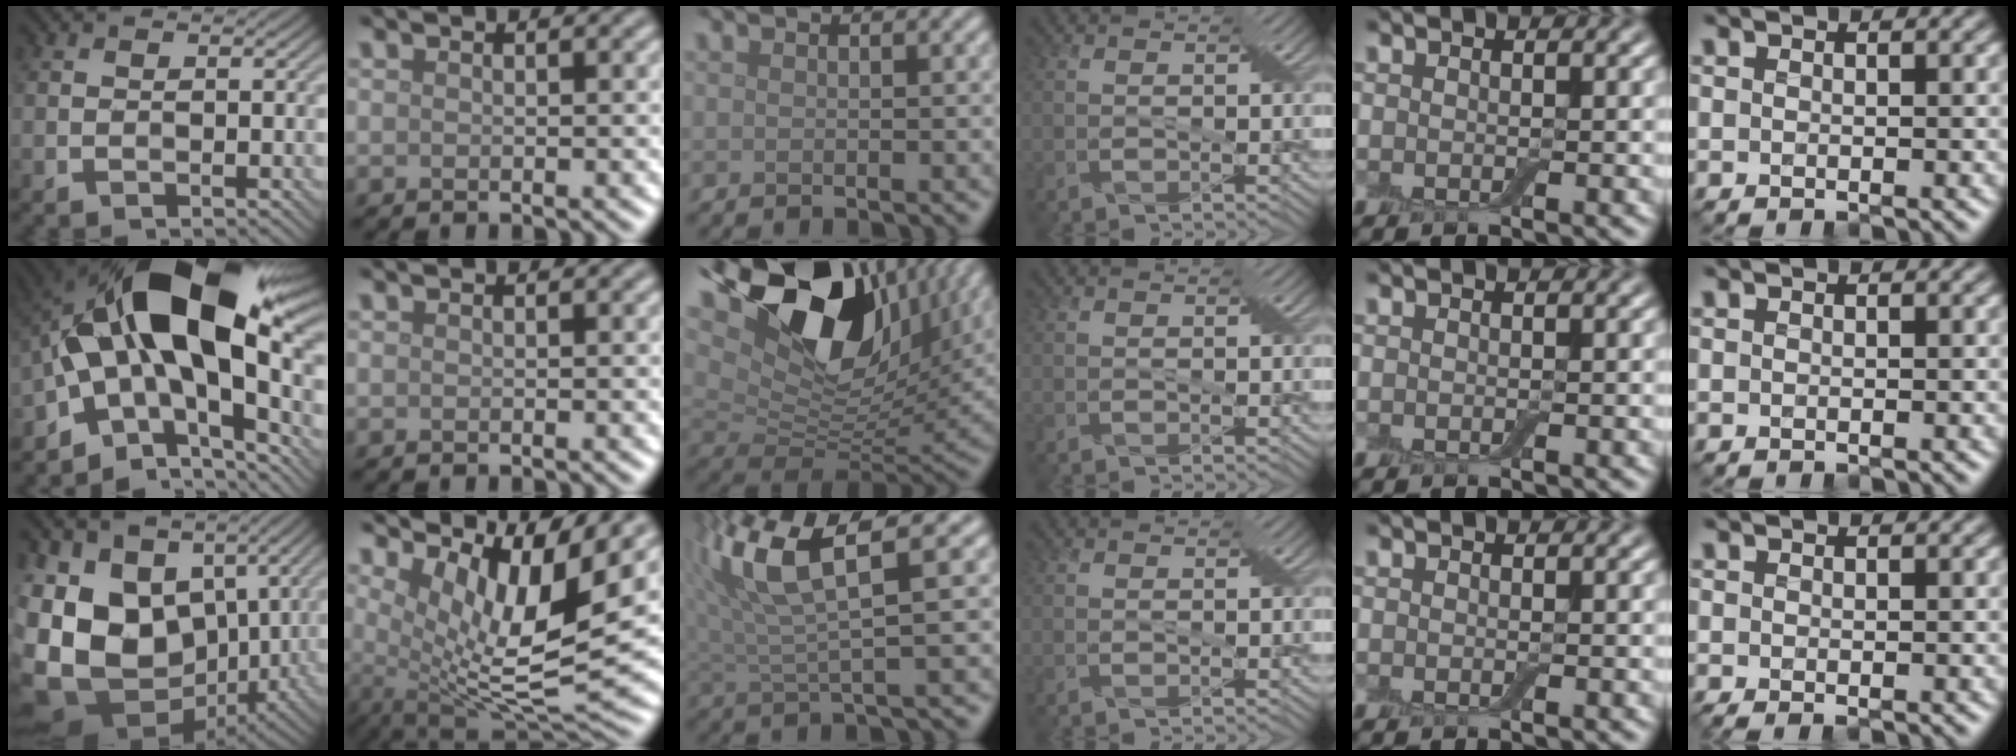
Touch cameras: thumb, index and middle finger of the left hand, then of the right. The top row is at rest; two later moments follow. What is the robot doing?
{"motion": "cut", "object": "aluminum foil"}